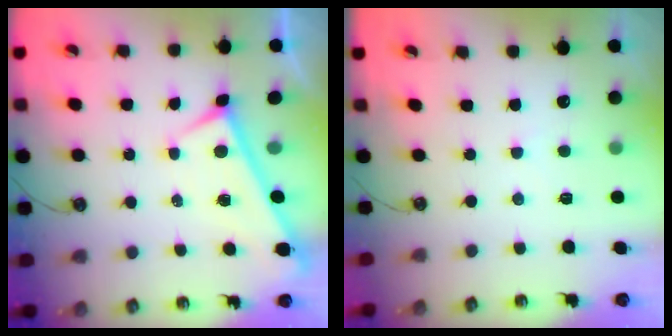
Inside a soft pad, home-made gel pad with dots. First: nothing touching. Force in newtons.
{"total": 3.0, "press": 2.9, "slide": 0.4}